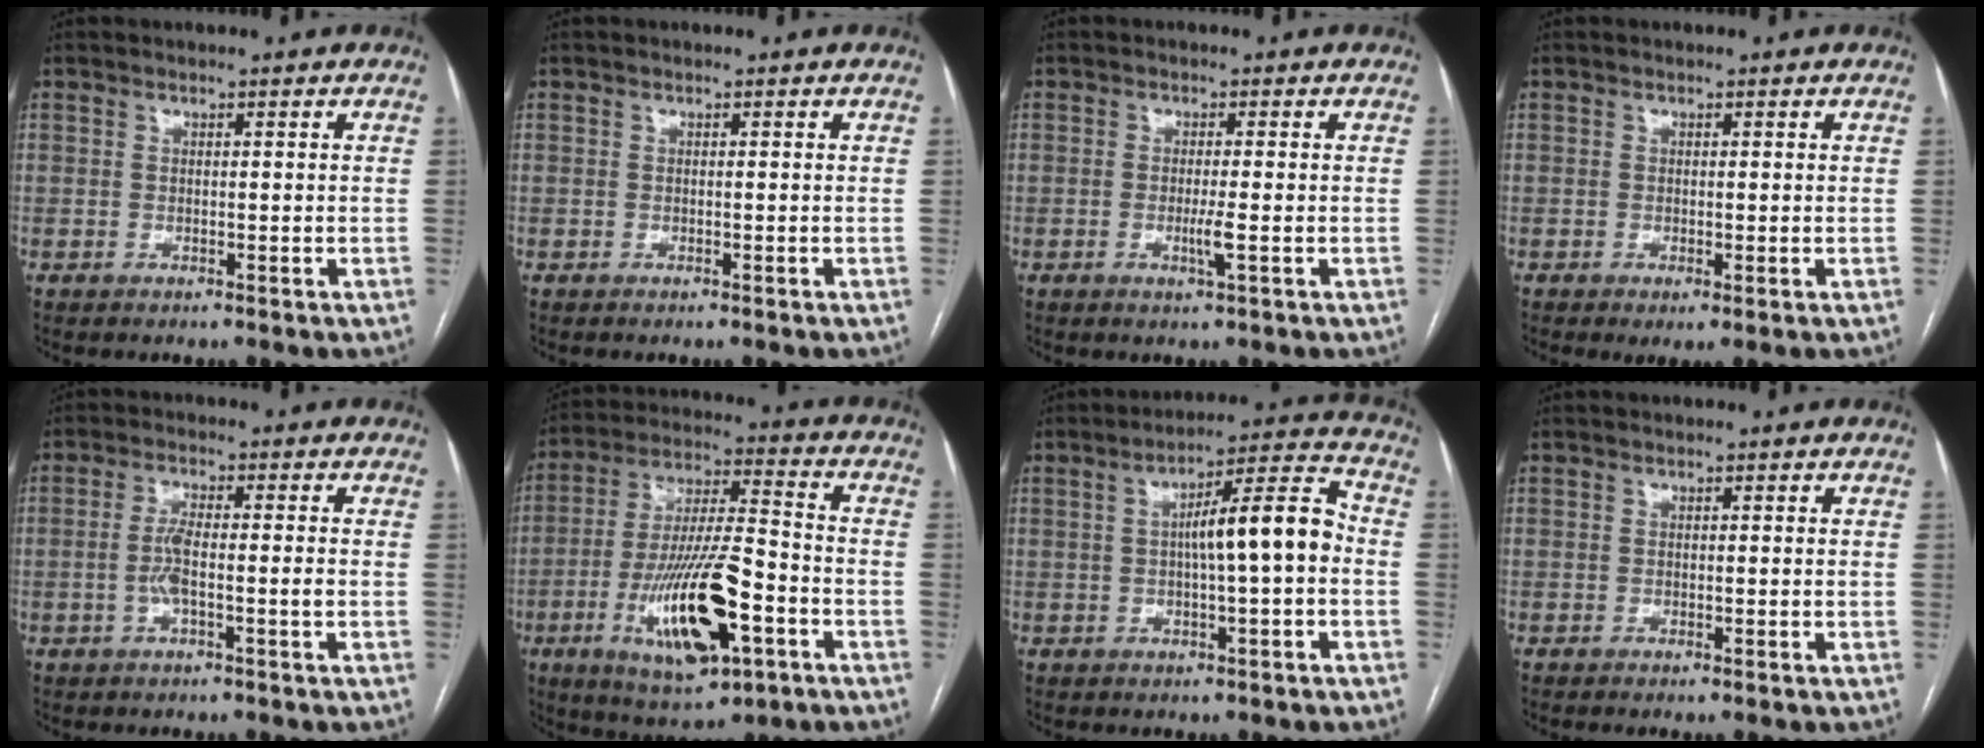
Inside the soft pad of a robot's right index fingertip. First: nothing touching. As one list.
[{"total": 0.0}, {"total": 2.5, "force": [-0.6, -0.1, 2.4], "torque": [-0.047, -0.006, -0.010]}, {"total": 1.9, "force": [-0.5, 0.3, 1.8], "torque": [-0.026, -0.007, -0.004]}, {"total": 4.3, "force": [-1.0, 0.4, 4.1], "torque": [-0.088, 0.006, -0.019]}, {"total": 18.0, "force": [-6.5, 4.3, 16.3], "torque": [-0.318, -0.012, -0.103]}, {"total": 10.1, "force": [-0.3, 1.0, 10.0], "torque": [-0.154, 0.028, -0.007]}, {"total": 0.6, "force": [-0.4, -0.1, 0.5], "torque": [-0.011, 0.000, -0.006]}]